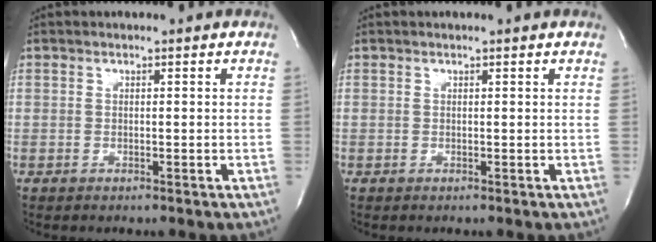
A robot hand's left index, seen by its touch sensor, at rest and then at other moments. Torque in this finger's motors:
{"motor_torque": [0.14, -0.12, -0.01, 0.01]}